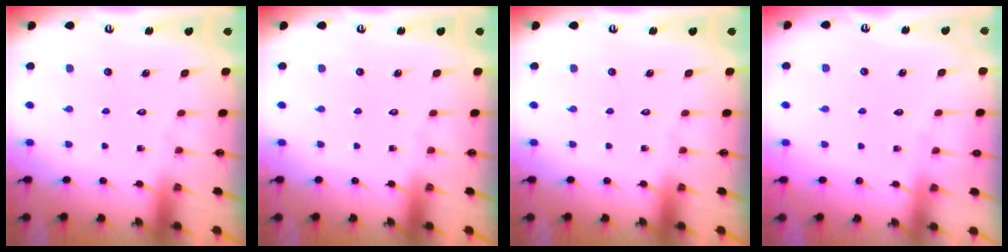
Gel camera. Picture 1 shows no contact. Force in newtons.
{"total": 0.0}
{"total": 0.0}
{"total": 2.8, "press": 2.7, "slide": 0.4}